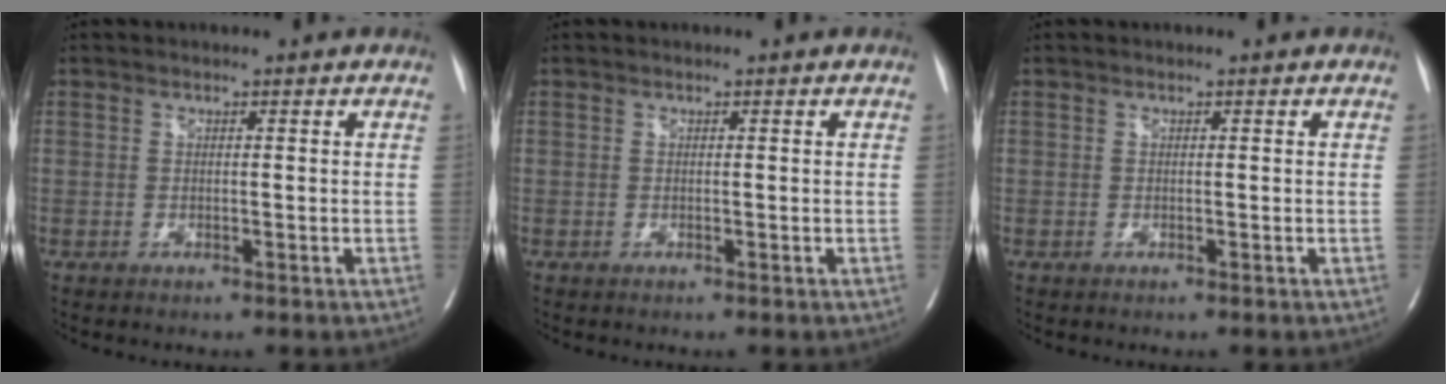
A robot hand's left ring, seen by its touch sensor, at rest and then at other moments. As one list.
[{"total": 0.0}, {"total": 0.0}]